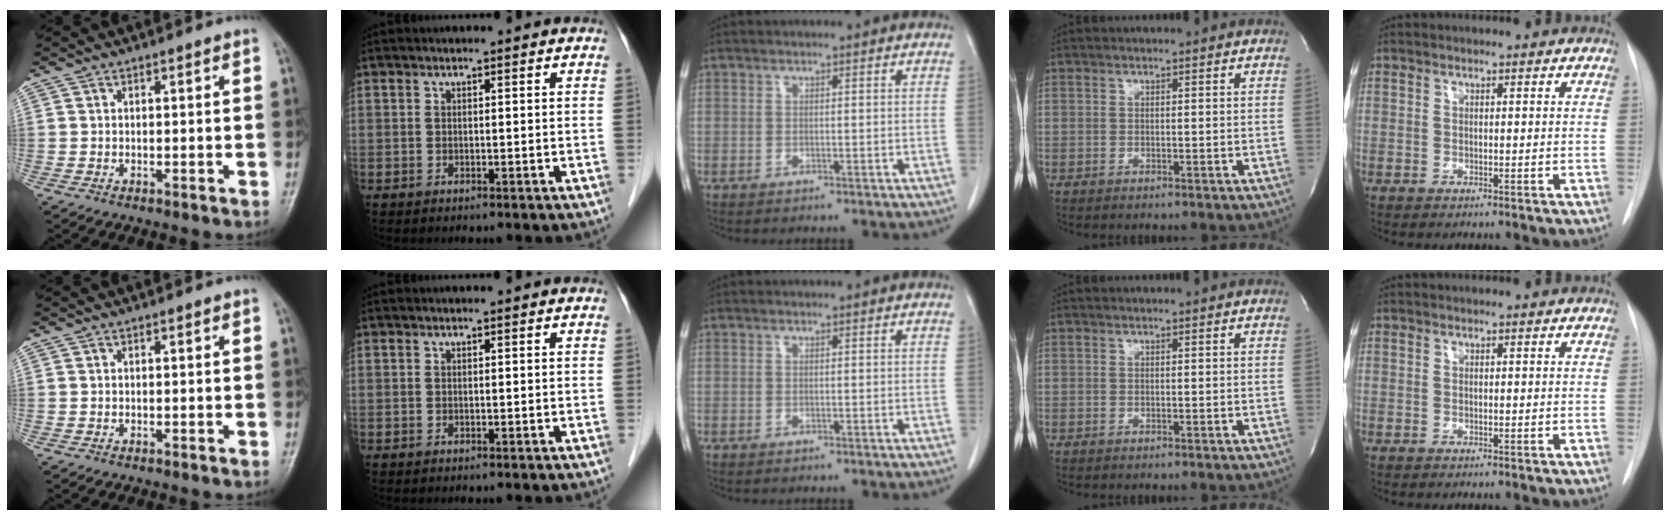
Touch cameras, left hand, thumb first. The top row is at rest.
{}